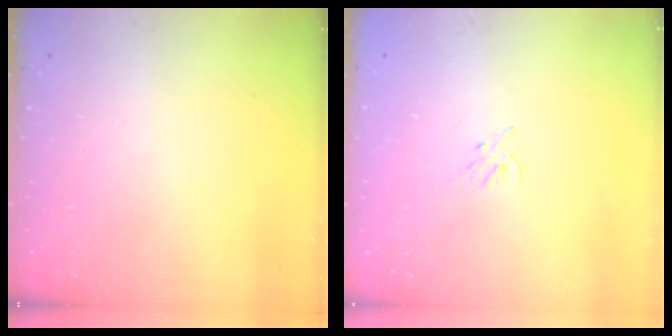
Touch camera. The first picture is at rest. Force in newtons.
{"total": 2.3, "press": 2.2, "slide": 0.6}